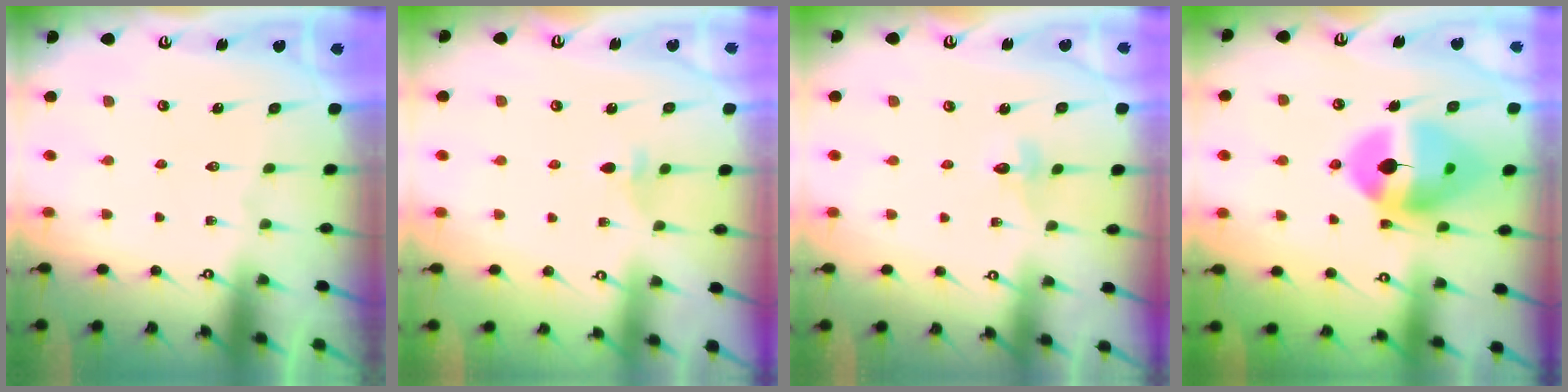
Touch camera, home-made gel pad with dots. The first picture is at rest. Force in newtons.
{"total": 2.9, "press": 2.8, "slide": 0.8}
{"total": 2.8, "press": 2.7, "slide": 0.3}
{"total": 15.5, "press": 15.3, "slide": 2.2}